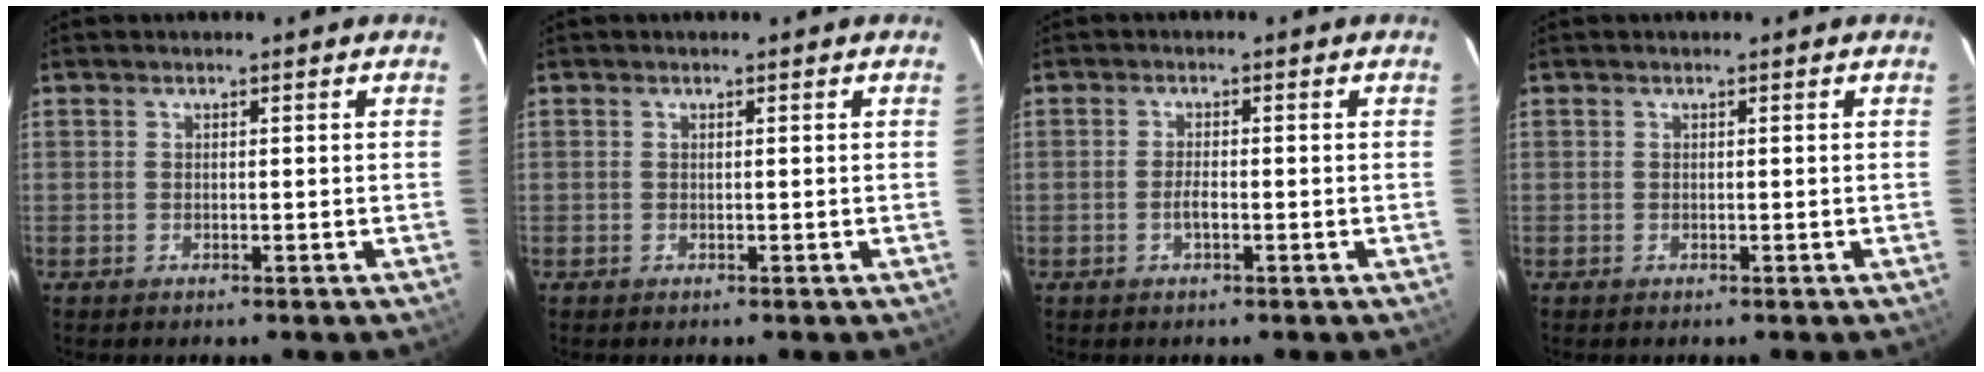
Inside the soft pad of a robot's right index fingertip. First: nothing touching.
{"total": 0.0}
{"total": 1.7, "force": [-0.7, 0.5, 1.4], "torque": [-0.030, 0.000, -0.013]}
{"total": 0.0}